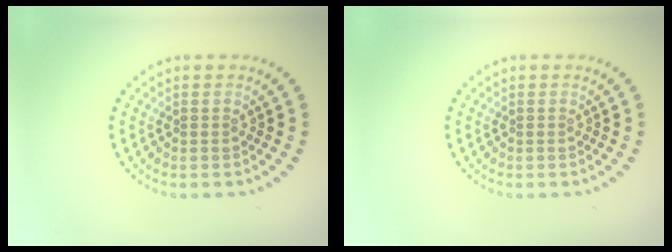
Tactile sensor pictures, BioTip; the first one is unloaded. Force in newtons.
{"total": 0.0}